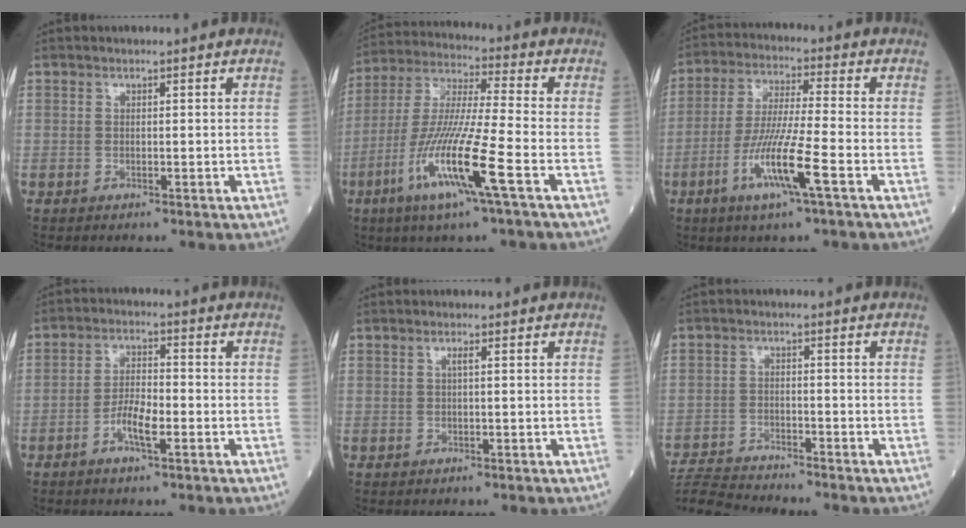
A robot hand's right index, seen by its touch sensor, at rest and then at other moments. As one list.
[{"total": 15.0, "force": [-6.1, -0.7, 13.7], "torque": [-0.286, -0.021, -0.120]}, {"total": 10.8, "force": [-4.4, -0.6, 9.8], "torque": [-0.197, -0.015, -0.086]}, {"total": 5.0, "force": [-2.2, 0.8, 4.5], "torque": [-0.090, 0.002, -0.043]}, {"total": 0.7, "force": [0.2, -0.1, 0.7], "torque": [-0.017, 0.000, 0.003]}, {"total": 7.1, "force": [-7.0, -0.6, 0.3], "torque": [-0.009, -0.009, -0.132]}]